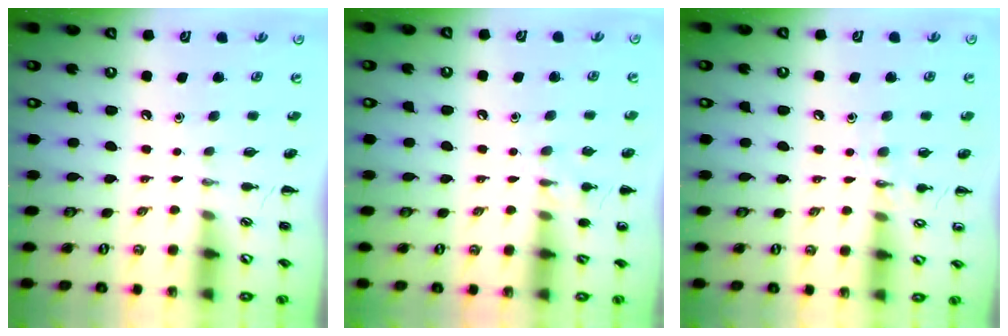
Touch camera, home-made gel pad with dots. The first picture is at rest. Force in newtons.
{"total": 7.4, "press": 7.0, "slide": 2.3}
{"total": 6.9, "press": 6.7, "slide": 1.7}